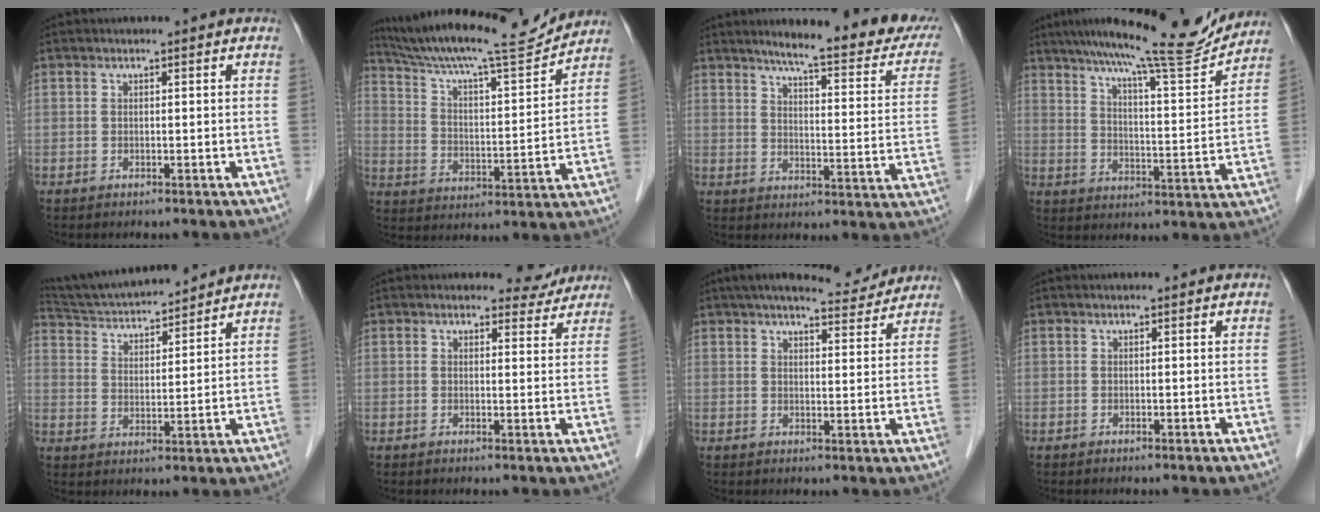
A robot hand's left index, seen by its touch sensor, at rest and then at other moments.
{"total": 18.6, "force": [17.1, 0.6, 7.3], "torque": [-0.135, -0.005, 0.266]}
{"total": 20.3, "force": [16.7, 2.7, 11.1], "torque": [-0.130, -0.033, 0.194]}
{"total": 17.2, "force": [15.4, 0.5, 7.6], "torque": [-0.119, -0.013, 0.219]}
{"total": 13.3, "force": [12.5, 1.0, 4.3], "torque": [-0.085, 0.018, 0.213]}
{"total": 3.2, "force": [2.9, 1.2, -0.2], "torque": [0.004, -0.009, 0.024]}
{"total": 8.9, "force": [8.2, 1.6, 3.2], "torque": [-0.047, 0.011, 0.103]}
{"total": 0.0}